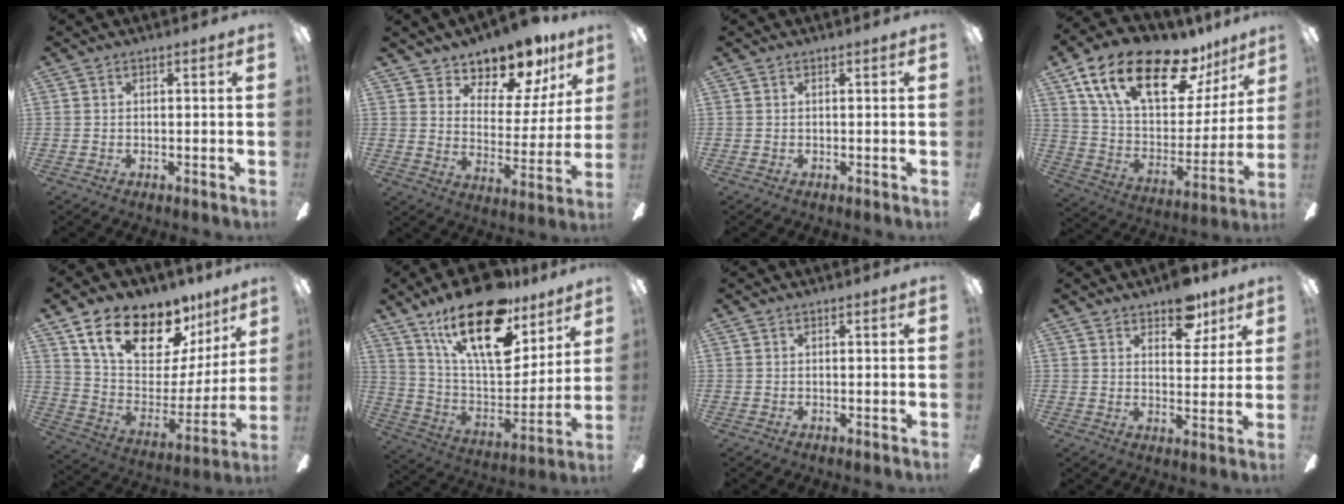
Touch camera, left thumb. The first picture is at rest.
{"total": 11.4, "force": [10.0, 4.6, 2.9], "torque": [-0.049, -0.086, 0.179]}
{"total": 0.0}
{"total": 24.1, "force": [15.1, 10.6, 15.5], "torque": [-0.273, -0.079, 0.258]}
{"total": 19.2, "force": [13.4, 9.5, 9.9], "torque": [-0.167, -0.084, 0.236]}
{"total": 25.6, "force": [16.0, 10.7, 16.9], "torque": [-0.287, -0.092, 0.274]}
{"total": 0.0}
{"total": 8.5, "force": [6.2, 4.5, 3.8], "torque": [-0.035, -0.026, 0.106]}